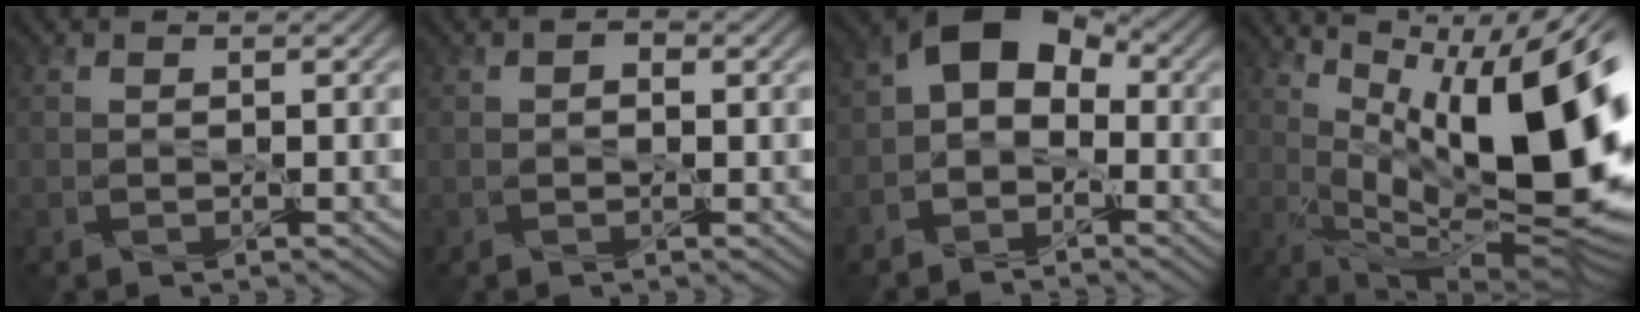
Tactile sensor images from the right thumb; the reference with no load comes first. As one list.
[{"total": 0.9, "force": [0.0, 0.7, 0.6], "torque": [-0.006, -0.003, 0.000]}, {"total": 7.4, "force": [-0.9, 5.1, 5.3], "torque": [-0.096, 0.016, -0.033]}, {"total": 18.8, "force": [4.4, 6.1, 17.3], "torque": [-0.252, 0.015, 0.087]}]